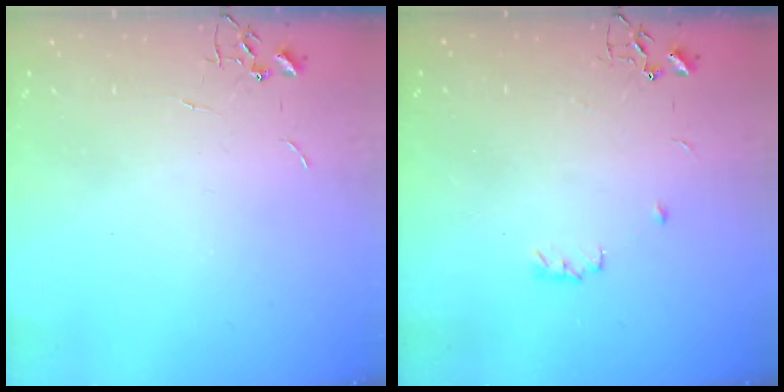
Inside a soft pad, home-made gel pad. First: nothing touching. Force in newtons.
{"total": 4.2, "press": 4.1, "slide": 0.9}